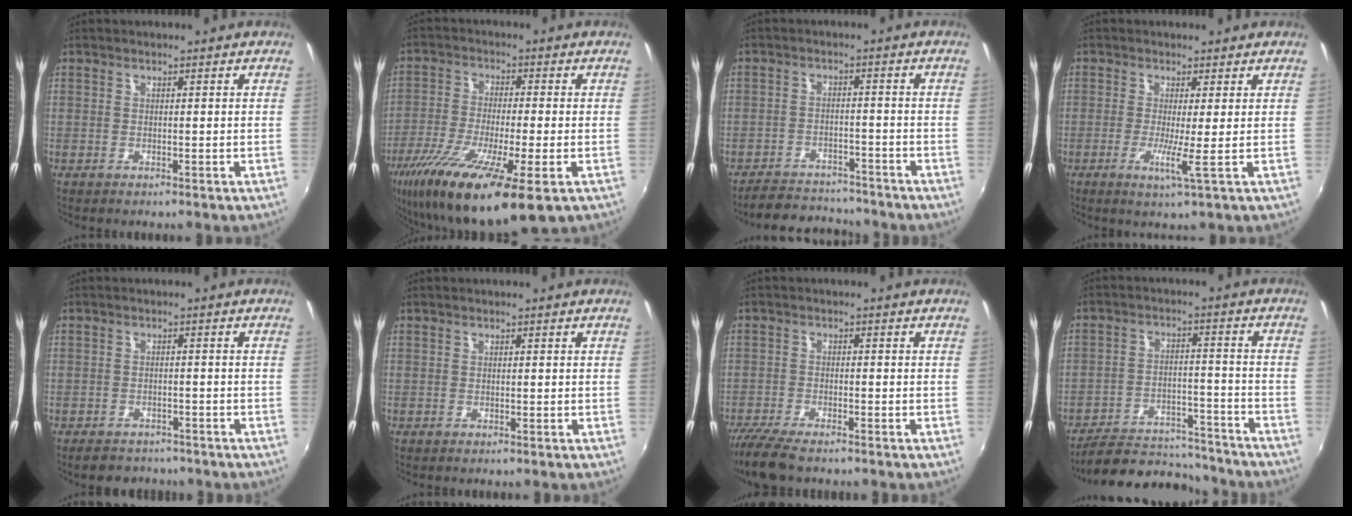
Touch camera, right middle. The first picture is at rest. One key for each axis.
{"total": 17.5, "fx": -10.1, "fy": 3.1, "fz": 13.9, "tx": -0.276, "ty": -0.060, "tz": -0.179}
{"total": 10.0, "fx": -9.3, "fy": 2.7, "fz": 2.5, "tx": -0.073, "ty": 0.007, "tz": -0.136}
{"total": 3.5, "fx": -0.5, "fy": -1.2, "fz": 3.3, "tx": -0.074, "ty": -0.012, "tz": -0.019}
{"total": 5.0, "fx": -4.3, "fy": 2.3, "fz": 1.0, "tx": -0.027, "ty": -0.001, "tz": -0.063}
{"total": 0.0}
{"total": 7.6, "fx": -6.5, "fy": 1.3, "fz": 3.8, "tx": -0.102, "ty": -0.033, "tz": -0.119}
{"total": 16.1, "fx": -14.7, "fy": 4.4, "fz": 5.0, "tx": -0.105, "ty": 0.009, "tz": -0.208}